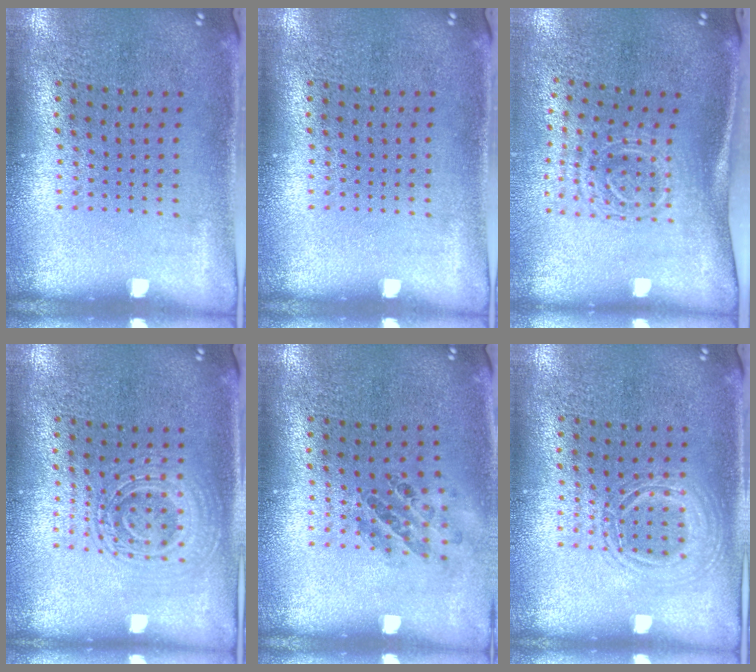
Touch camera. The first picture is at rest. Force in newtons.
{"total": 0.0}
{"total": 1.7, "press": 1.3, "slide": 1.2}
{"total": 3.0, "press": 2.9, "slide": 0.5}
{"total": 0.8, "press": 0.8, "slide": 0.2}
{"total": 1.2, "press": 1.2, "slide": 0.1}